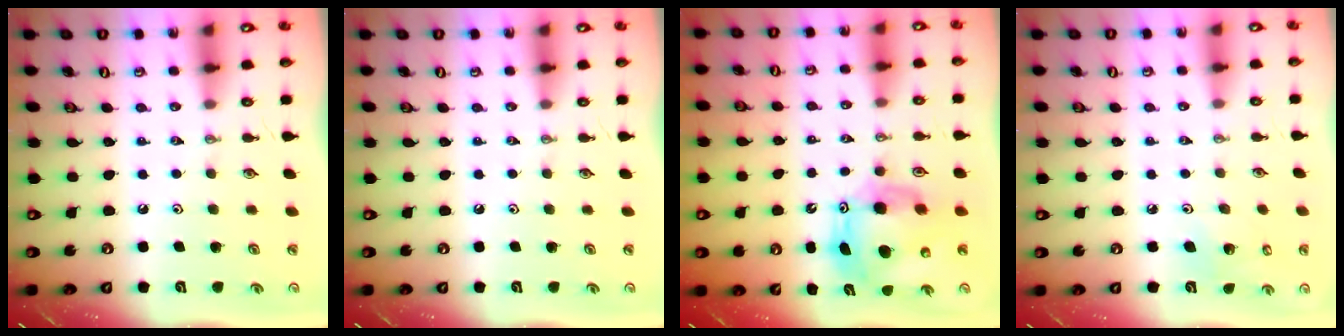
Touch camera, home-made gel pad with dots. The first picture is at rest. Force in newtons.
{"total": 0.0}
{"total": 12.5, "press": 12.4, "slide": 1.2}
{"total": 5.1, "press": 4.6, "slide": 2.1}